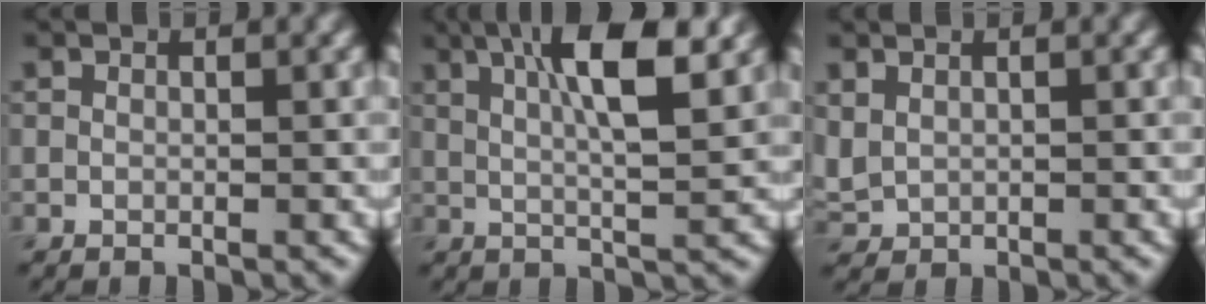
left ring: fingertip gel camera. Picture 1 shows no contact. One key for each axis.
{"total": 8.0, "fx": 3.1, "fy": 1.8, "fz": 7.1, "tx": -0.102, "ty": 0.011, "tz": 0.046}
{"total": 1.3, "fx": 0.6, "fy": 0.9, "fz": 0.6, "tx": -0.017, "ty": 0.000, "tz": 0.018}